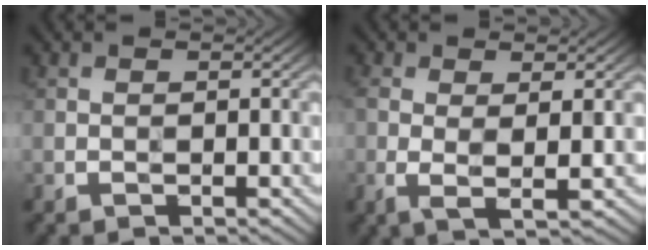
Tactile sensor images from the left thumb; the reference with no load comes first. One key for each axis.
{"total": 4.7, "fx": 0.4, "fy": 1.5, "fz": 4.4, "tx": -0.104, "ty": -0.007, "tz": 0.005}